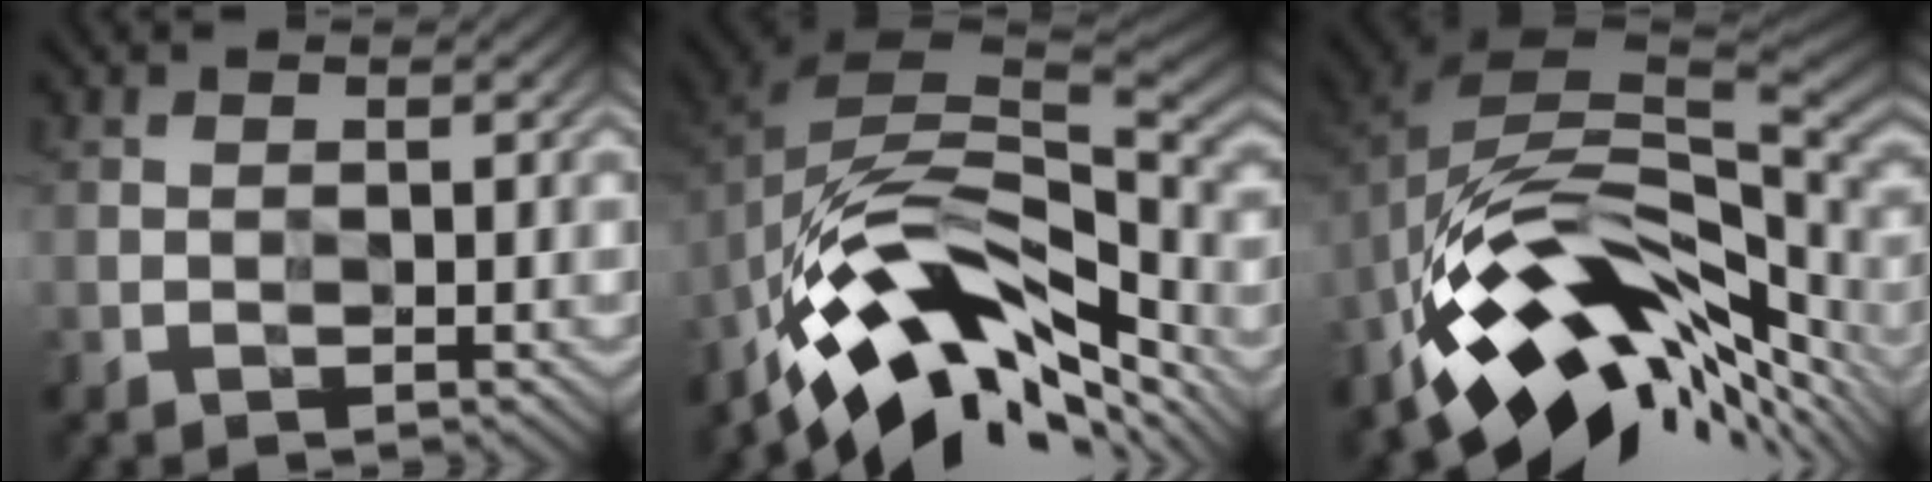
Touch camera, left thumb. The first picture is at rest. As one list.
[{"total": 13.0, "force": [-8.5, 5.4, 8.3], "torque": [-0.154, 0.022, -0.161]}, {"total": 13.6, "force": [-7.0, 6.6, 9.6], "torque": [-0.167, 0.010, -0.133]}]